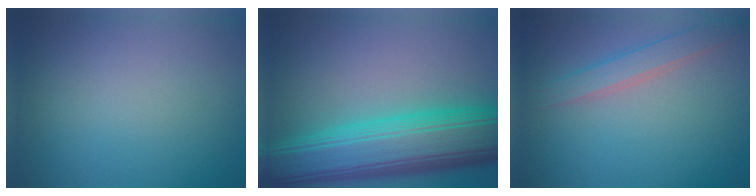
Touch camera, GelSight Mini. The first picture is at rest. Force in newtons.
{"total": 11.3, "press": 11.3, "slide": 0.3}
{"total": 2.3, "press": 2.3, "slide": 0.1}